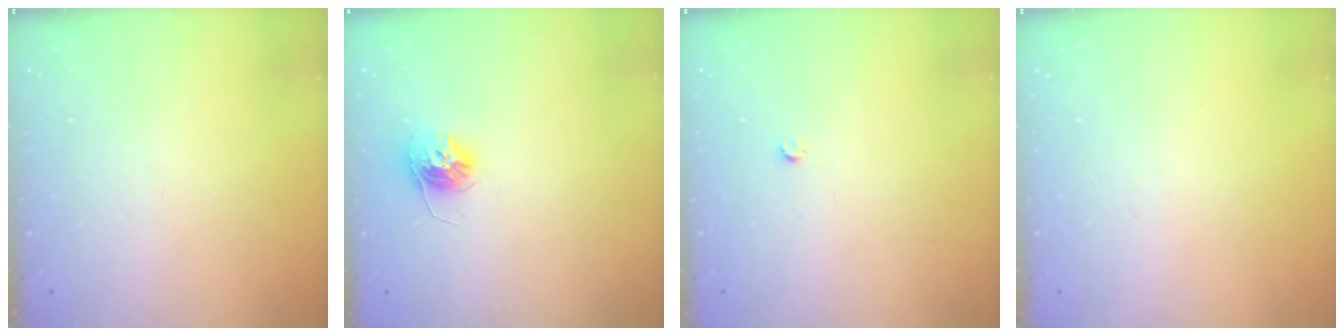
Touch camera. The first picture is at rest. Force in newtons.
{"total": 10.5, "press": 10.5, "slide": 0.5}
{"total": 2.4, "press": 2.4, "slide": 0.3}
{"total": 0.0}